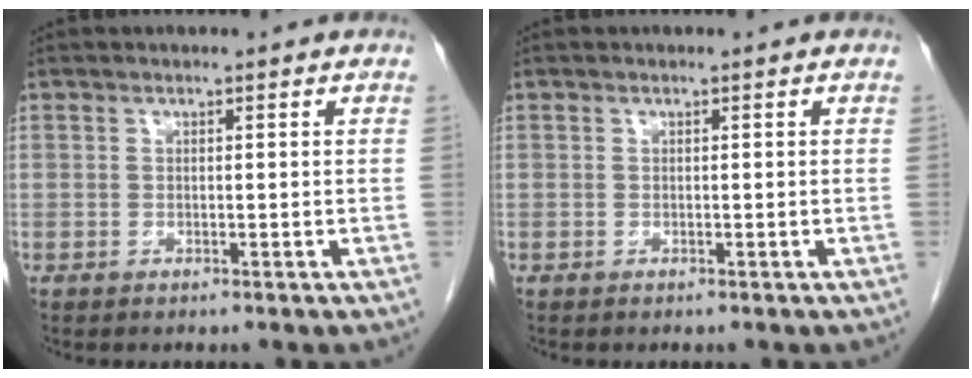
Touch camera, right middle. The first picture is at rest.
{"total": 0.0}